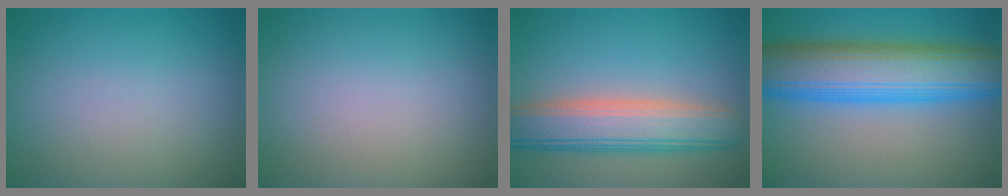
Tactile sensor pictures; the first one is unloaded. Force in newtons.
{"total": 0.0}
{"total": 7.2, "press": 7.2, "slide": 0.3}
{"total": 11.4, "press": 11.4, "slide": 0.1}